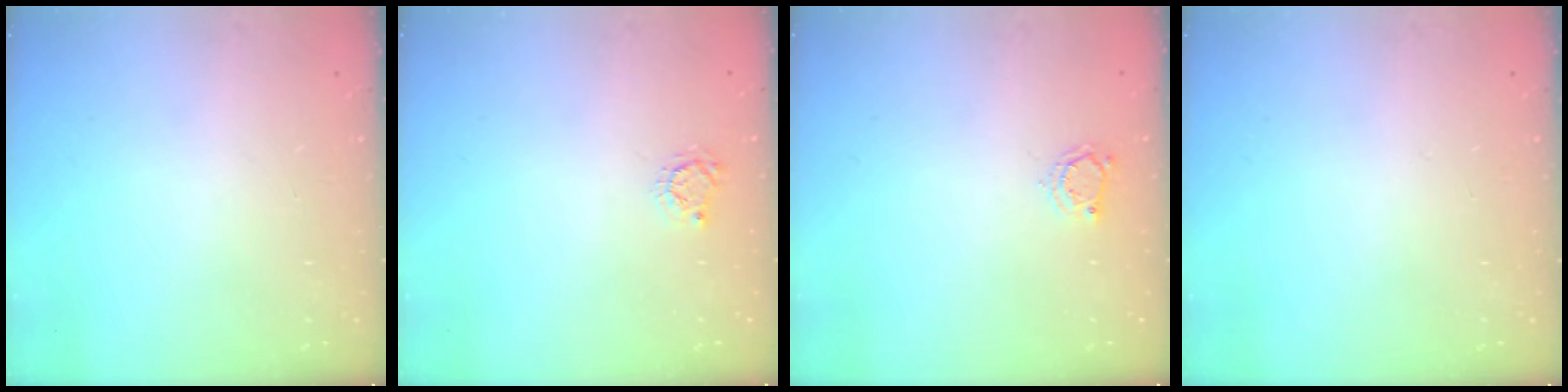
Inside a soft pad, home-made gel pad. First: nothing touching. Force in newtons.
{"total": 3.3, "press": 3.2, "slide": 0.4}
{"total": 3.7, "press": 3.7, "slide": 0.4}
{"total": 0.0}